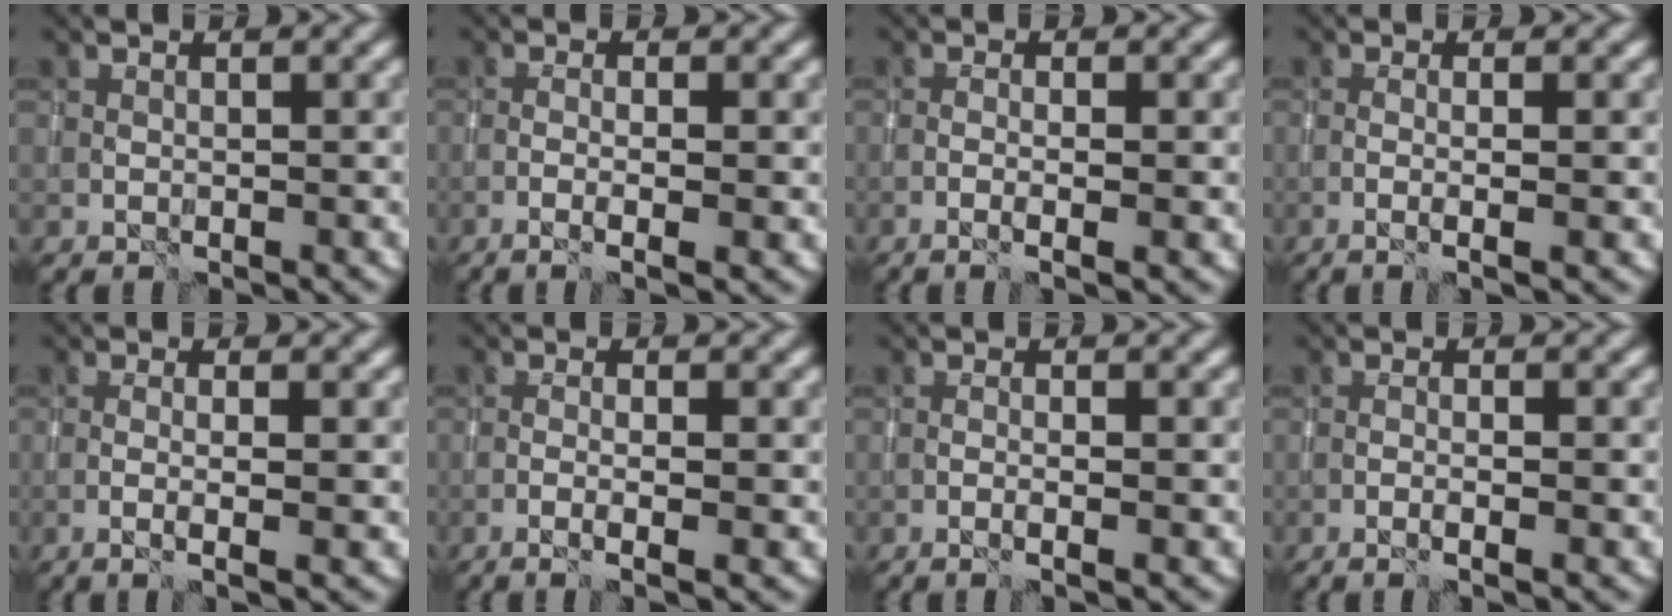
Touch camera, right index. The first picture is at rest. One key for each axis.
{"total": 2.7, "fx": -1.0, "fy": 0.3, "fz": 2.5, "tx": -0.048, "ty": 0.001, "tz": -0.023}
{"total": 2.1, "fx": -0.8, "fy": 0.1, "fz": 1.9, "tx": -0.038, "ty": 0.002, "tz": -0.018}
{"total": 2.6, "fx": -0.4, "fy": 0.4, "fz": 2.5, "tx": -0.038, "ty": 0.003, "tz": -0.015}
{"total": 3.1, "fx": -0.5, "fy": 0.5, "fz": 3.0, "tx": -0.050, "ty": 0.000, "tz": -0.014}
{"total": 3.0, "fx": -1.1, "fy": 0.4, "fz": 2.8, "tx": -0.051, "ty": 0.000, "tz": -0.025}
{"total": 1.5, "fx": -0.6, "fy": -0.1, "fz": 1.4, "tx": -0.027, "ty": 0.003, "tz": -0.013}
{"total": 2.0, "fx": -0.9, "fy": 0.1, "fz": 1.8, "tx": -0.035, "ty": 0.004, "tz": -0.018}